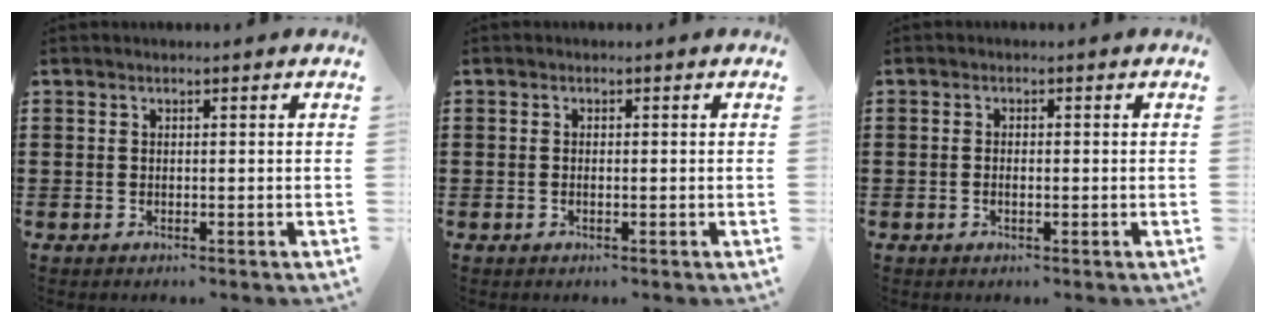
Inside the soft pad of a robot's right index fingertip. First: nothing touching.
{"total": 0.0}
{"total": 0.8, "force": [-0.3, 0.3, 0.7], "torque": [-0.014, -0.001, -0.005]}